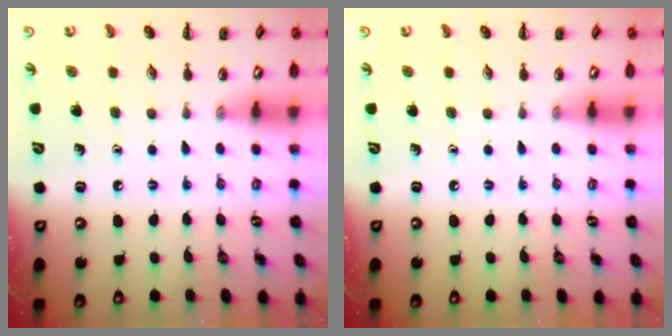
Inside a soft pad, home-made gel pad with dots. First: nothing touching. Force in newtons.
{"total": 0.0}